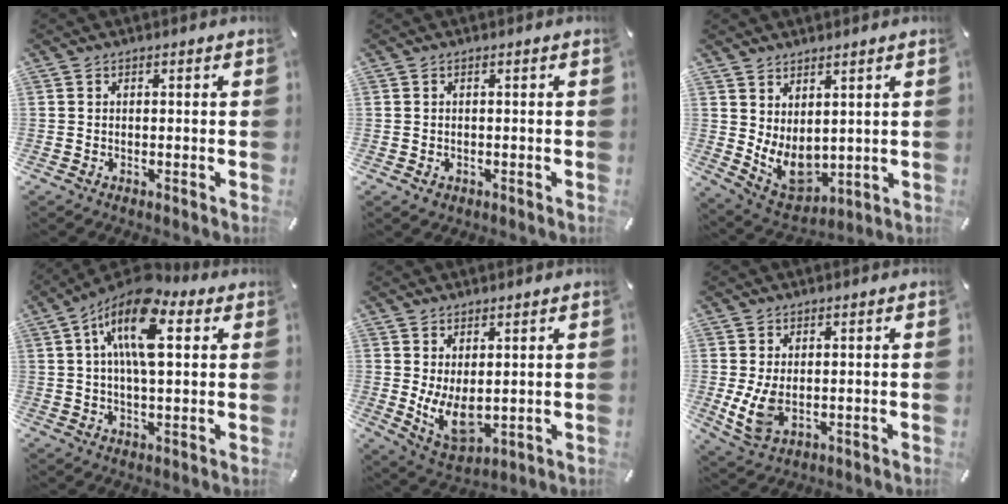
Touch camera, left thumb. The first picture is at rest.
{"total": 1.0, "force": [-0.3, 0.8, 0.4], "torque": [-0.007, 0.003, -0.008]}
{"total": 7.7, "force": [1.7, 5.9, 4.6], "torque": [-0.083, -0.030, 0.040]}
{"total": 14.9, "force": [5.6, 6.6, 12.2], "torque": [-0.232, -0.013, 0.095]}
{"total": 8.5, "force": [1.2, 5.0, 6.8], "torque": [-0.134, -0.022, 0.027]}
{"total": 6.2, "force": [0.7, 4.1, 4.6], "torque": [-0.101, -0.007, 0.013]}